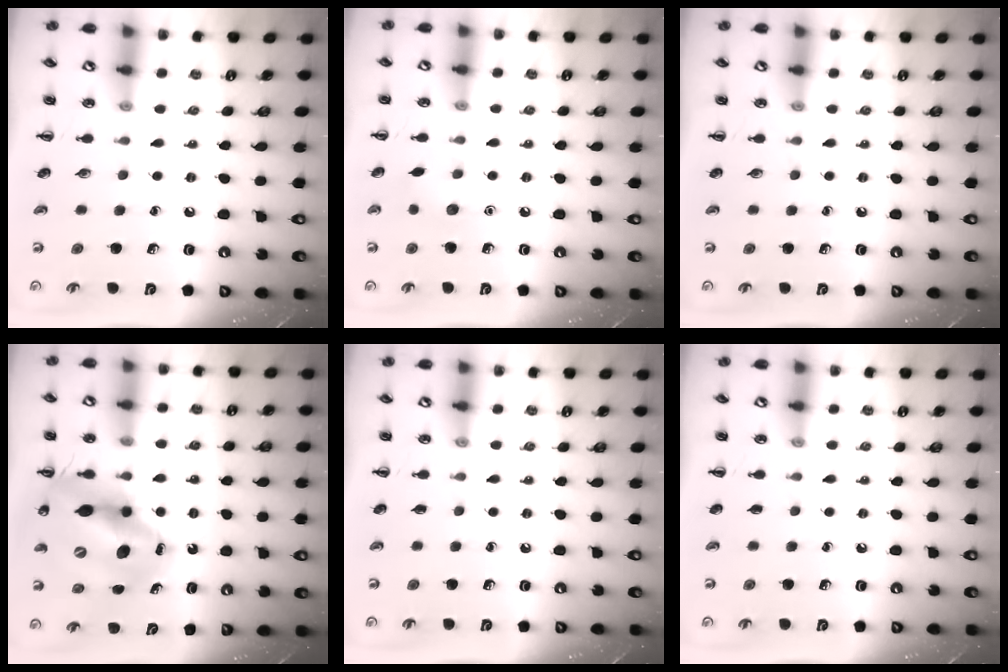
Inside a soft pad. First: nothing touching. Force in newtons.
{"total": 5.1, "press": 4.9, "slide": 1.5}
{"total": 0.0}
{"total": 15.9, "press": 15.1, "slide": 4.7}
{"total": 0.0}
{"total": 0.0}